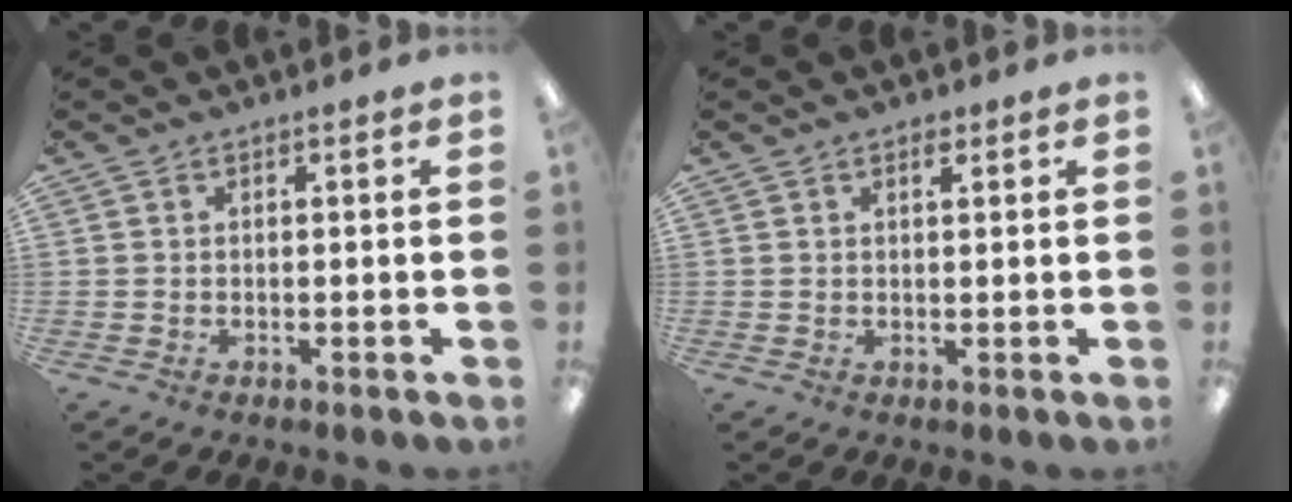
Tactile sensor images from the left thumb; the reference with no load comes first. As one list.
[{"total": 1.2, "force": [1.0, 0.4, 0.6], "torque": [-0.005, -0.003, 0.017]}]